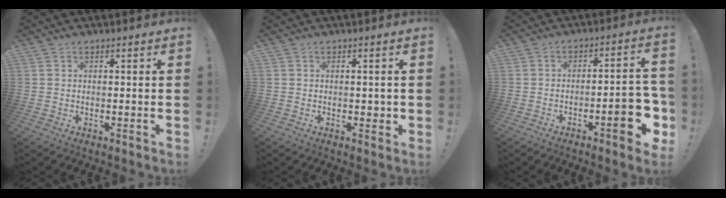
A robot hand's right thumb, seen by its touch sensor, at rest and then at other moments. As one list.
[{"total": 1.6, "force": [-0.1, 1.2, 1.0], "torque": [-0.014, 0.004, -0.004]}, {"total": 11.7, "force": [-4.9, 3.4, 10.0], "torque": [-0.125, 0.021, -0.073]}]